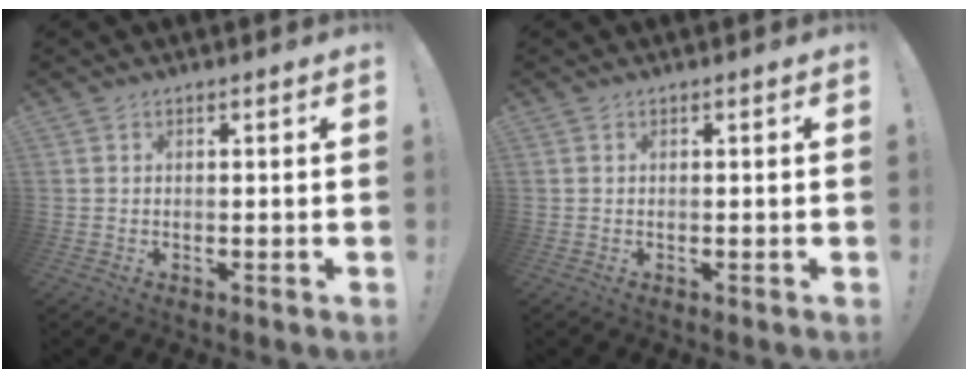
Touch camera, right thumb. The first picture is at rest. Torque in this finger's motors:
{"motor_torque": [-0.08, -0.08, -0.14, 0.14, 0.03]}